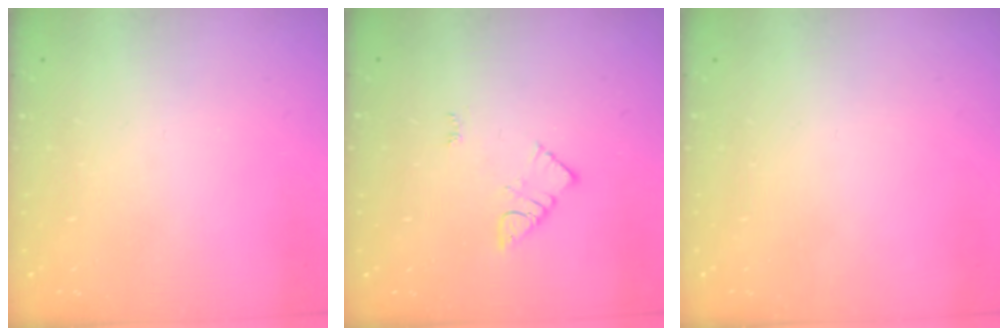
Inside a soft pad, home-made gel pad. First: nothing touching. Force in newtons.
{"total": 4.3, "press": 4.2, "slide": 0.6}
{"total": 1.5, "press": 1.5, "slide": 0.1}